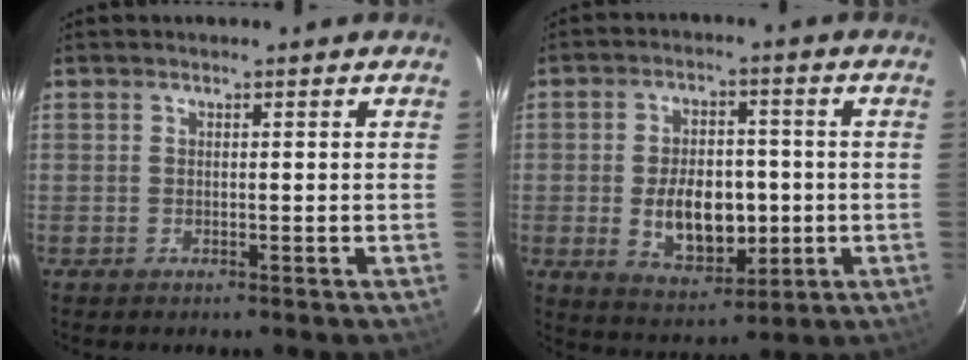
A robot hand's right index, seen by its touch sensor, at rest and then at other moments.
{"total": 11.4, "force": [-1.6, 6.9, 8.9], "torque": [-0.167, 0.001, -0.010]}